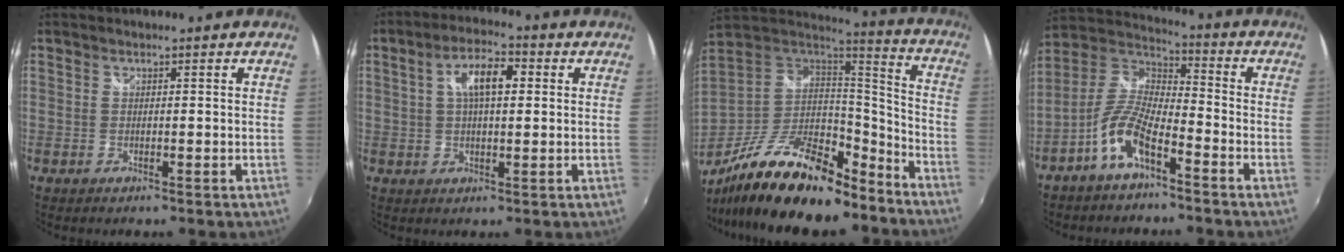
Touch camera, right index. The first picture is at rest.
{"total": 7.5, "force": [1.7, 3.2, 6.6], "torque": [-0.119, 0.018, 0.027]}
{"total": 26.3, "force": [-18.7, 9.4, 16.0], "torque": [-0.288, -0.015, -0.301]}
{"total": 10.2, "force": [-5.9, 4.0, 7.3], "torque": [-0.165, 0.012, -0.112]}